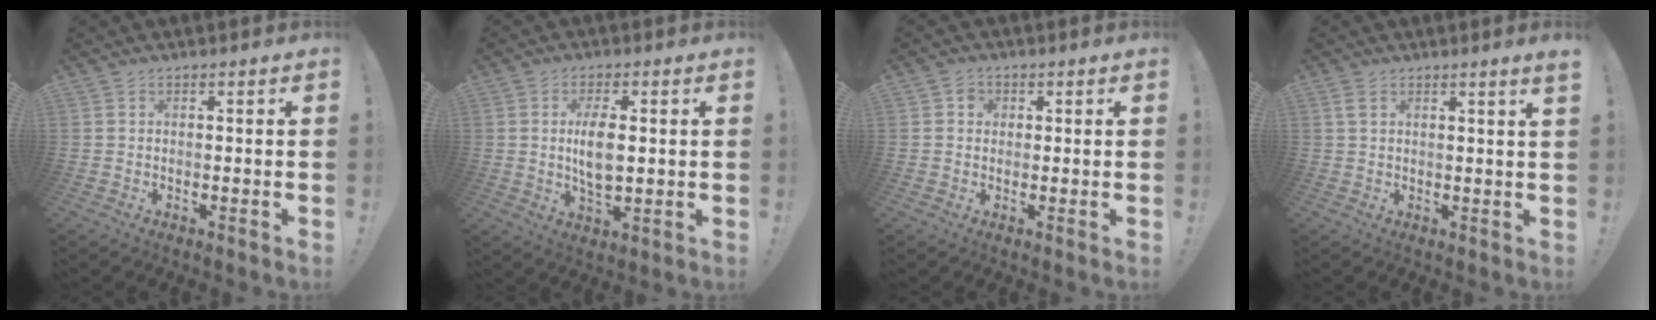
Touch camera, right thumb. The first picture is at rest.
{"total": 7.8, "force": [0.9, 3.8, 6.8], "torque": [-0.125, -0.007, 0.008]}
{"total": 2.5, "force": [0.3, 2.3, 0.9], "torque": [-0.008, 0.002, 0.003]}
{"total": 2.8, "force": [2.0, -0.2, 2.0], "torque": [-0.025, -0.010, 0.030]}